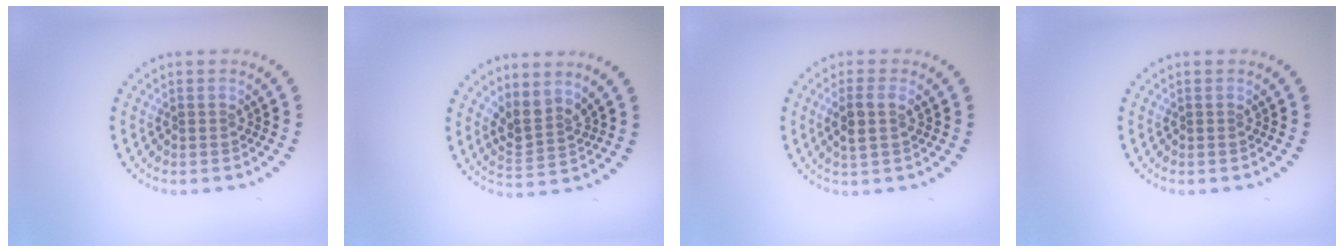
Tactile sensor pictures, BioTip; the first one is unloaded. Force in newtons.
{"total": 2.6, "press": 1.9, "slide": 1.8}
{"total": 2.1, "press": 1.9, "slide": 0.9}
{"total": 0.0}